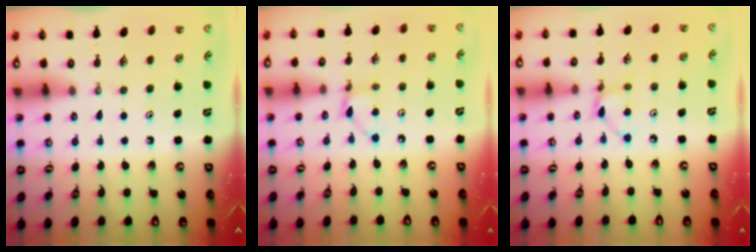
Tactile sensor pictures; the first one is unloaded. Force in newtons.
{"total": 2.8, "press": 2.8, "slide": 0.4}
{"total": 2.8, "press": 2.8, "slide": 0.4}